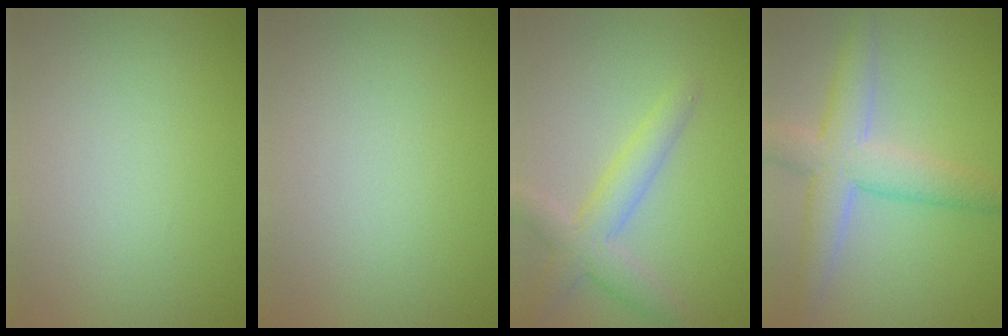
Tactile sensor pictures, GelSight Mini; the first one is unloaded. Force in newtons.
{"total": 0.0}
{"total": 3.7, "press": 3.7, "slide": 0.3}
{"total": 5.6, "press": 5.6, "slide": 0.6}